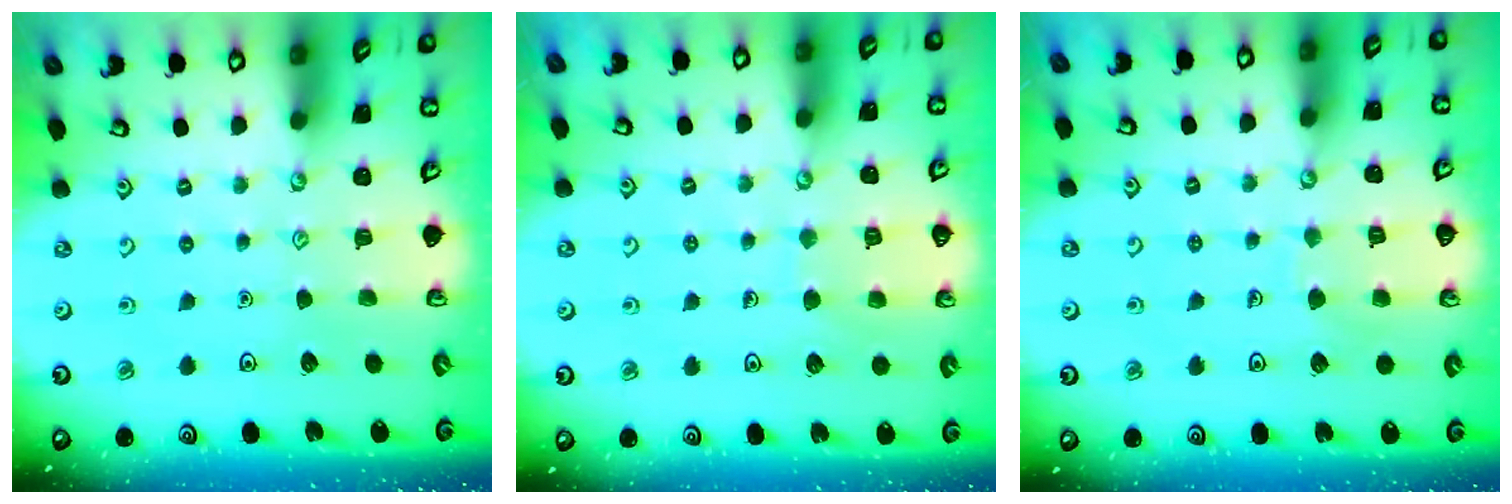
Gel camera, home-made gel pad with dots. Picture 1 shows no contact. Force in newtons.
{"total": 5.6, "press": 5.5, "slide": 0.4}
{"total": 6.4, "press": 6.4, "slide": 0.5}